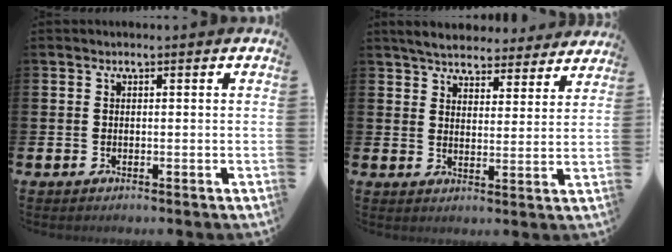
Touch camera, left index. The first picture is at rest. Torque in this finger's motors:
{"motor_torque": [1.14, -0.99, 0.57, 0.09]}